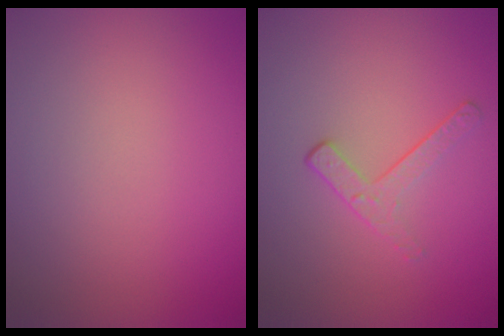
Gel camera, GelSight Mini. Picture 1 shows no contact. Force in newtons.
{"total": 1.8, "press": 1.1, "slide": 1.4}